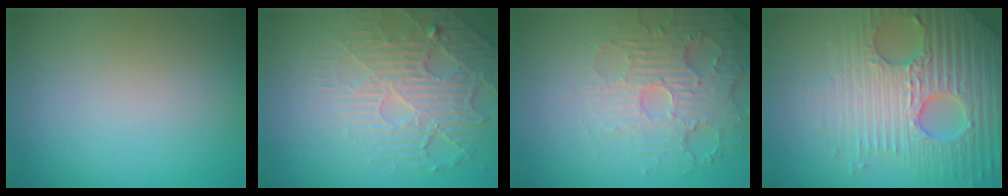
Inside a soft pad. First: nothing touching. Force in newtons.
{"total": 4.5, "press": 4.2, "slide": 1.7}
{"total": 5.2, "press": 3.8, "slide": 3.6}
{"total": 7.3, "press": 7.1, "slide": 1.8}